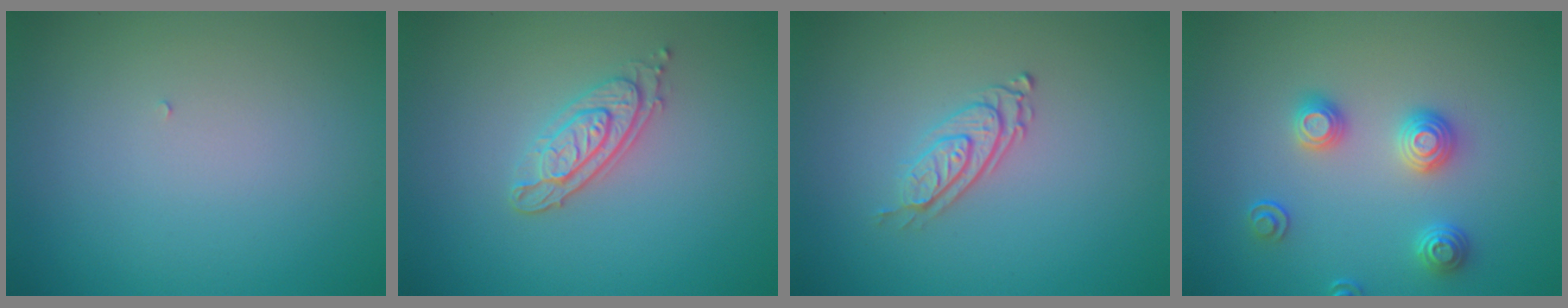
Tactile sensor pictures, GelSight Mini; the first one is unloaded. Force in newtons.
{"total": 2.9, "press": 2.6, "slide": 1.4}
{"total": 2.8, "press": 2.0, "slide": 2.0}
{"total": 2.9, "press": 2.7, "slide": 1.1}